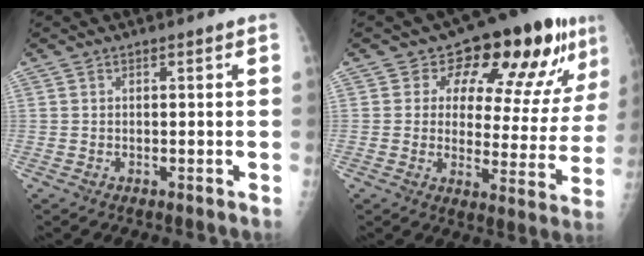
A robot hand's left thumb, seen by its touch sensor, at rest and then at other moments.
{"total": 16.8, "force": [9.7, 8.2, 10.9], "torque": [-0.091, -0.049, 0.125]}